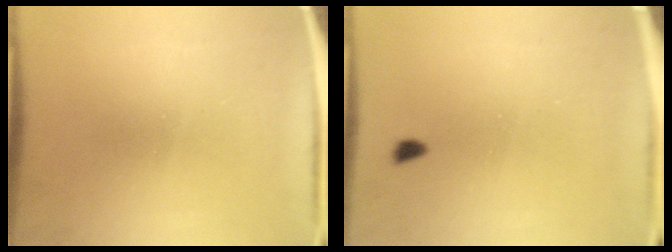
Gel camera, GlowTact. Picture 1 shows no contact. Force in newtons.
{"total": 1.1}